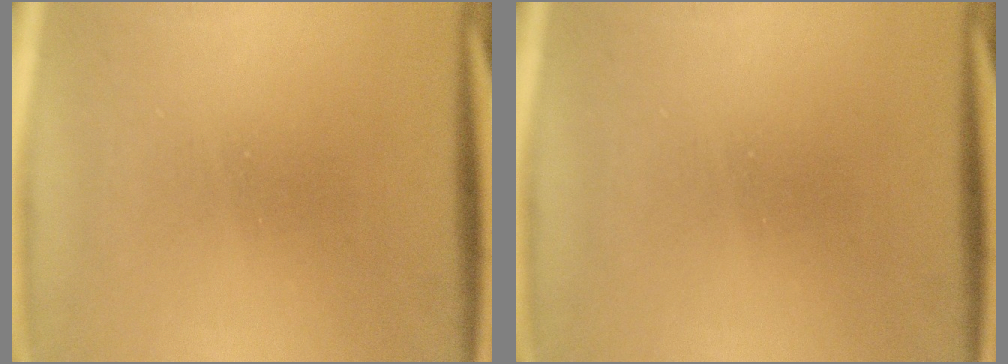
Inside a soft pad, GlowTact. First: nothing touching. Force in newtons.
{"total": 0.0}